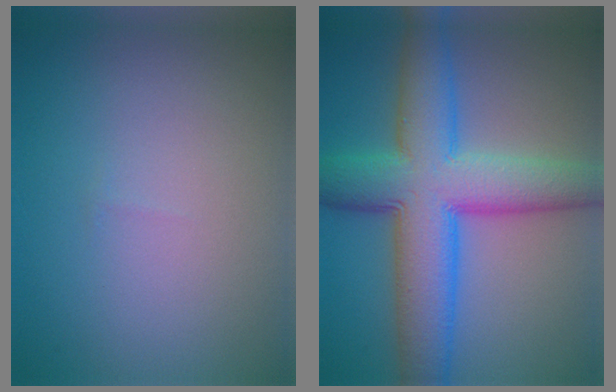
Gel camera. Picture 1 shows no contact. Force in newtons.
{"total": 10.4, "press": 10.4, "slide": 0.4}